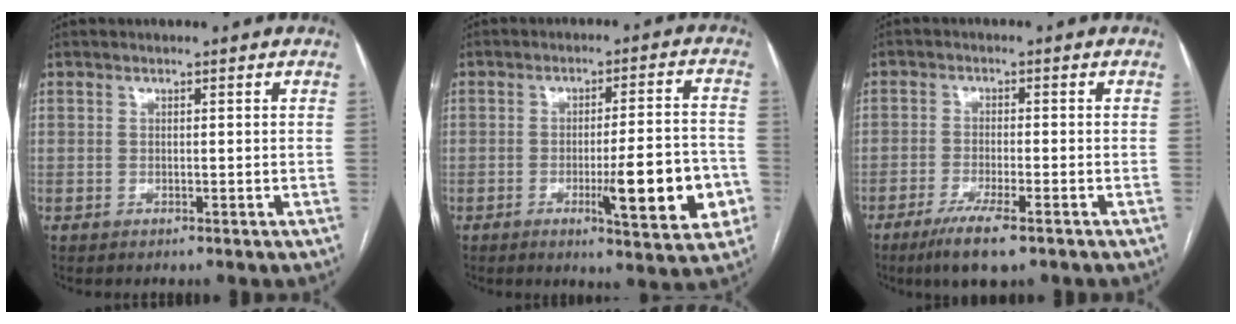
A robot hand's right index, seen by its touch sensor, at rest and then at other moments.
{"total": 12.1, "force": [-3.9, 1.7, 11.3], "torque": [-0.154, -0.001, -0.050]}
{"total": 7.0, "force": [-4.6, 0.7, 5.3], "torque": [-0.094, -0.018, -0.075]}